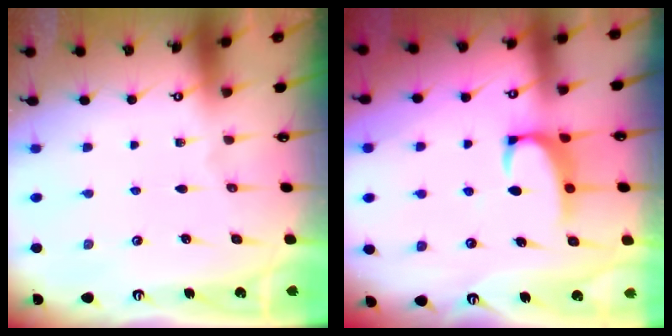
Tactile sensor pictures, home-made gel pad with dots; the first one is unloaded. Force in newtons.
{"total": 2.5, "press": 2.4, "slide": 0.7}